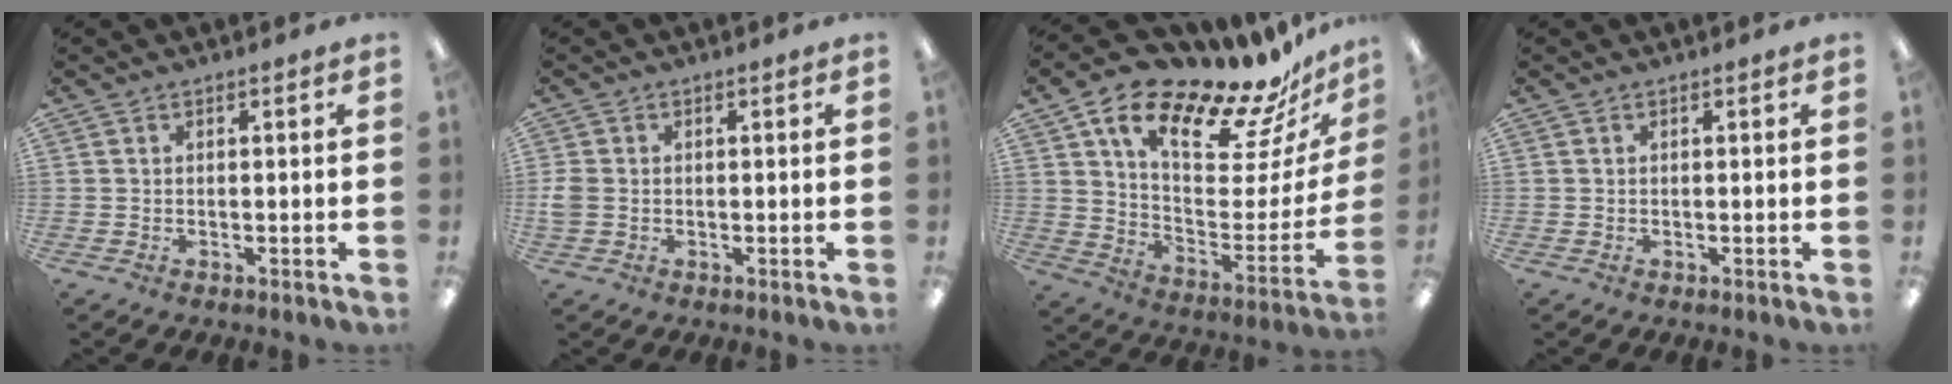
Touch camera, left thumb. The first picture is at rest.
{"total": 2.8, "force": [-0.3, 2.3, 1.7], "torque": [-0.036, 0.003, -0.006]}
{"total": 19.4, "force": [16.0, 5.9, 9.1], "torque": [-0.144, -0.127, 0.266]}
{"total": 0.0}